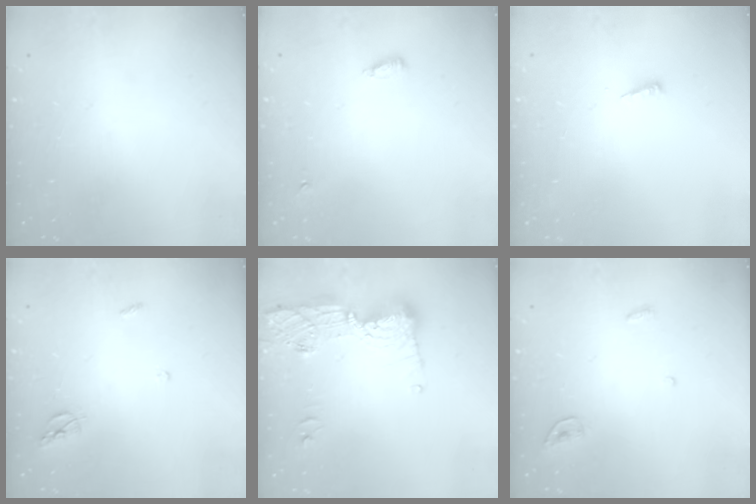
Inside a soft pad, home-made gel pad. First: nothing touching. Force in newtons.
{"total": 8.9, "press": 6.0, "slide": 6.5}
{"total": 3.5, "press": 3.4, "slide": 0.3}
{"total": 5.6, "press": 5.6, "slide": 0.4}
{"total": 14.5, "press": 14.3, "slide": 2.9}
{"total": 3.4, "press": 3.4, "slide": 0.3}